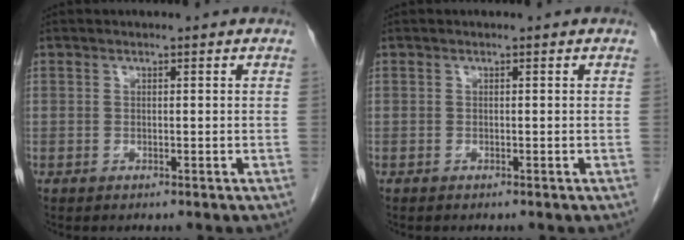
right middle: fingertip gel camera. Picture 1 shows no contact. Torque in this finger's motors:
{"motor_torque": [-0.03, 0.02, -0.03, -0.01]}